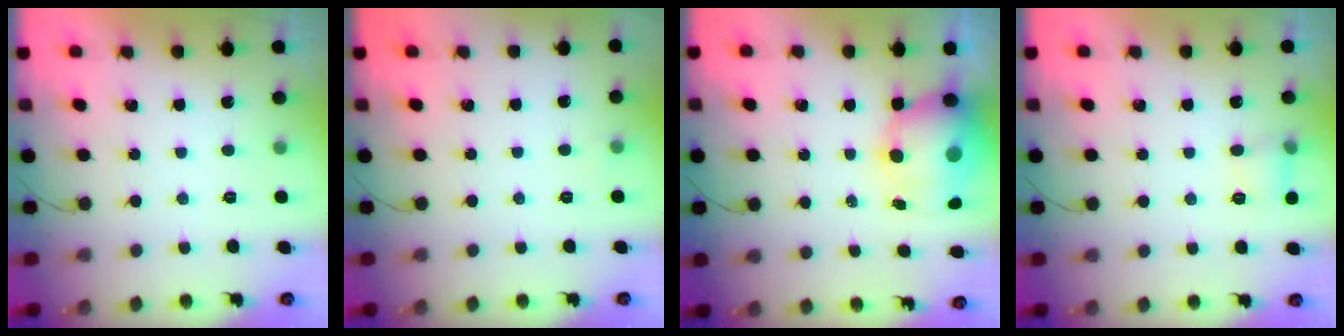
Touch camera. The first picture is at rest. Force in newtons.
{"total": 4.4, "press": 2.2, "slide": 3.8}
{"total": 11.2, "press": 10.9, "slide": 2.5}
{"total": 4.1, "press": 4.0, "slide": 1.2}